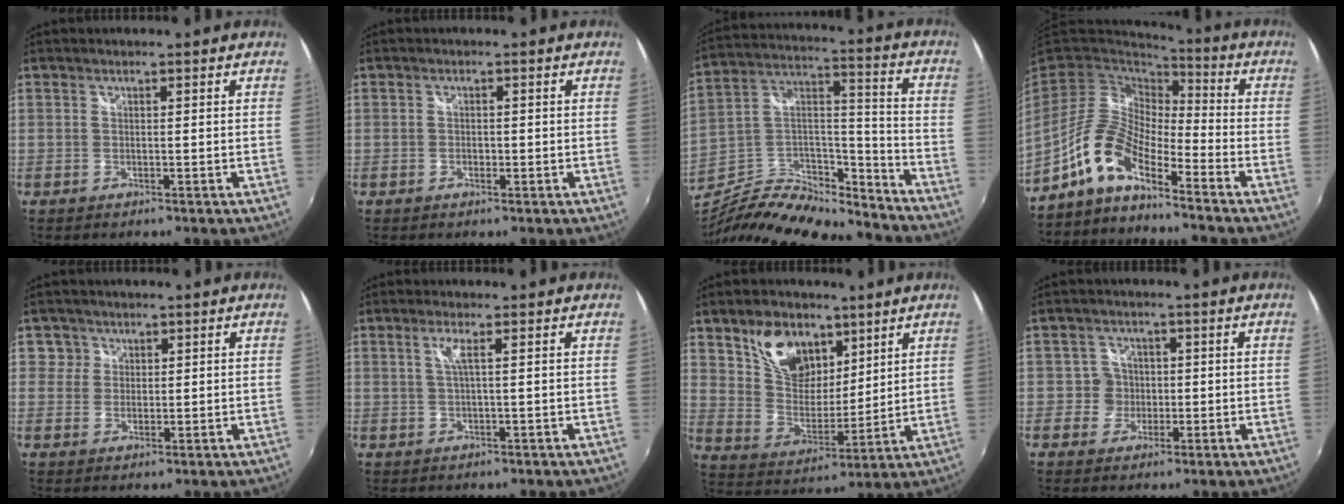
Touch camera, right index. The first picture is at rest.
{"total": 1.2, "force": [-0.4, 0.9, 0.8], "torque": [-0.014, 0.001, -0.008]}
{"total": 22.3, "force": [-18.7, 7.2, 9.7], "torque": [-0.186, 0.025, -0.303]}
{"total": 10.6, "force": [-7.1, 3.6, 6.9], "torque": [-0.141, 0.010, -0.148]}
{"total": 3.1, "force": [1.0, 2.9, 0.2], "torque": [0.015, 0.015, 0.013]}
{"total": 2.2, "force": [0.5, -0.4, 2.1], "torque": [-0.039, -0.001, 0.010]}
{"total": 13.1, "force": [7.8, 8.1, 6.7], "torque": [-0.124, 0.013, 0.154]}
{"total": 3.7, "force": [-0.4, 3.7, 0.0], "torque": [0.004, 0.011, -0.011]}